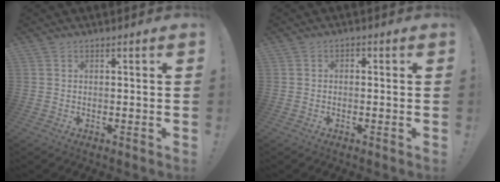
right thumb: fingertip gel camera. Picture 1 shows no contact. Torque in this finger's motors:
{"motor_torque": [-0.09, 0.03, -0.06, 0.12, 0.04]}